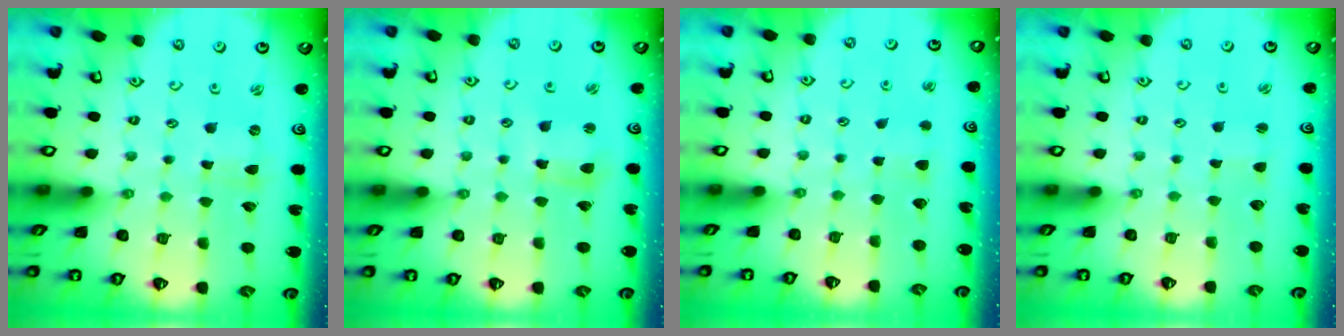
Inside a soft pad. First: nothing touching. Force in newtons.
{"total": 5.0, "press": 4.9, "slide": 0.7}
{"total": 2.7, "press": 2.7, "slide": 0.4}
{"total": 0.8, "press": 0.7, "slide": 0.3}